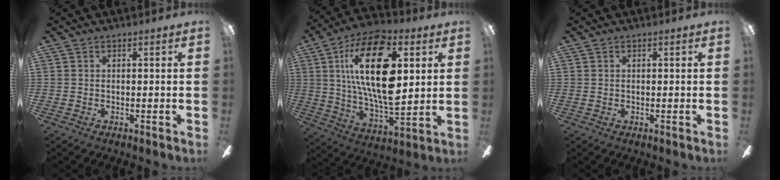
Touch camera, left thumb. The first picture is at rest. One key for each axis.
{"total": 25.6, "fx": 7.5, "fy": 11.6, "fz": 21.5, "tx": -0.412, "ty": -0.021, "tz": 0.117}
{"total": 0.0}